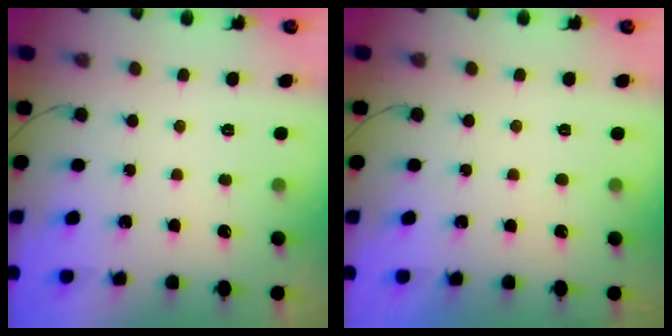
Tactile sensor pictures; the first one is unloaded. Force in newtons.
{"total": 1.0, "press": 0.9, "slide": 0.2}